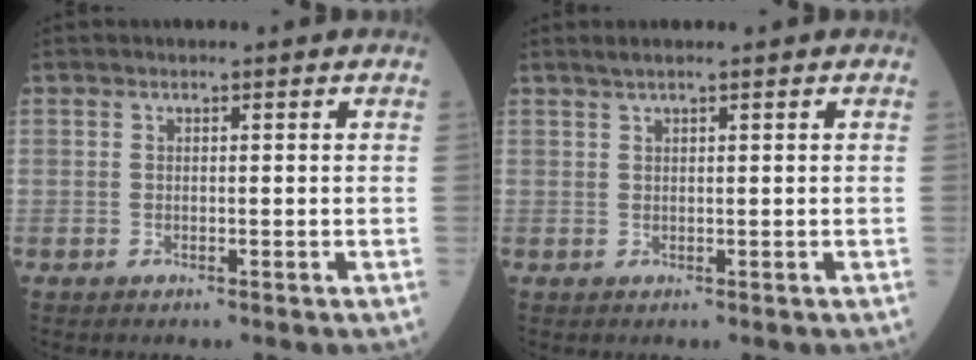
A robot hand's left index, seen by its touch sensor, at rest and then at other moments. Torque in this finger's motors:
{"motor_torque": [-0.14, -0.02, 0.06, -0.01]}